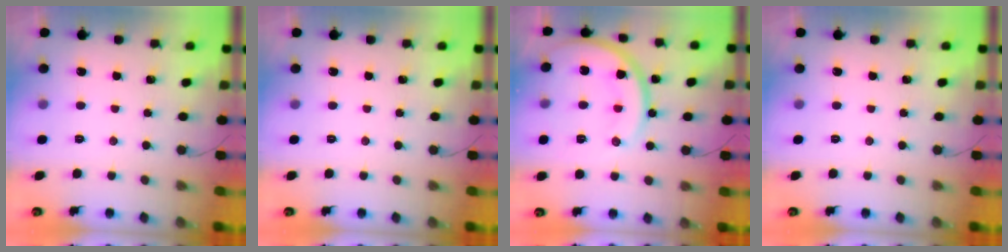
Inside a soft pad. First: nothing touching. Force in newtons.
{"total": 0.0}
{"total": 15.5, "press": 15.5, "slide": 1.3}
{"total": 0.0}